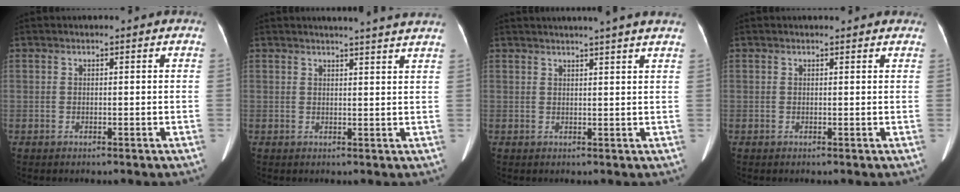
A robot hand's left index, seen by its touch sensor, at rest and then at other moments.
{"total": 9.1, "force": [8.4, -0.7, 3.4], "torque": [-0.043, -0.001, 0.082]}
{"total": 8.6, "force": [7.5, -0.8, 4.1], "torque": [-0.054, 0.021, 0.077]}
{"total": 3.0, "force": [2.7, 1.1, 0.9], "torque": [-0.010, 0.013, 0.021]}